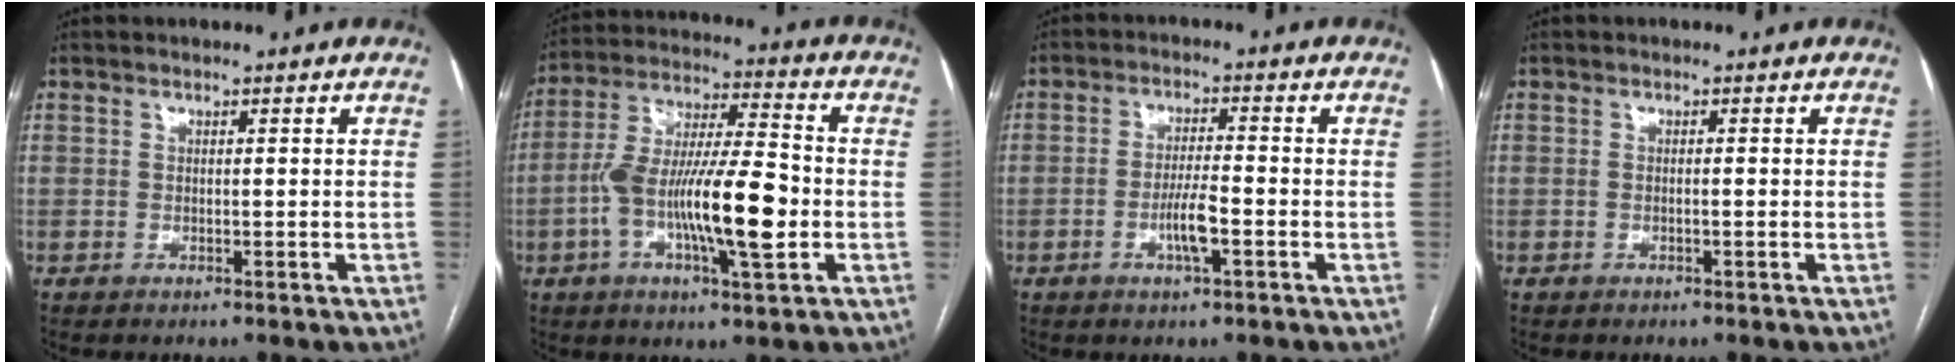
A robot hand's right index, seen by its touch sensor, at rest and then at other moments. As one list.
[{"total": 16.2, "force": [-3.5, 3.0, 15.6], "torque": [-0.292, 0.007, -0.060]}, {"total": 4.8, "force": [-1.8, 0.5, 4.4], "torque": [-0.085, -0.003, -0.033]}, {"total": 0.5, "force": [-0.2, 0.0, 0.5], "torque": [-0.012, 0.000, -0.002]}]